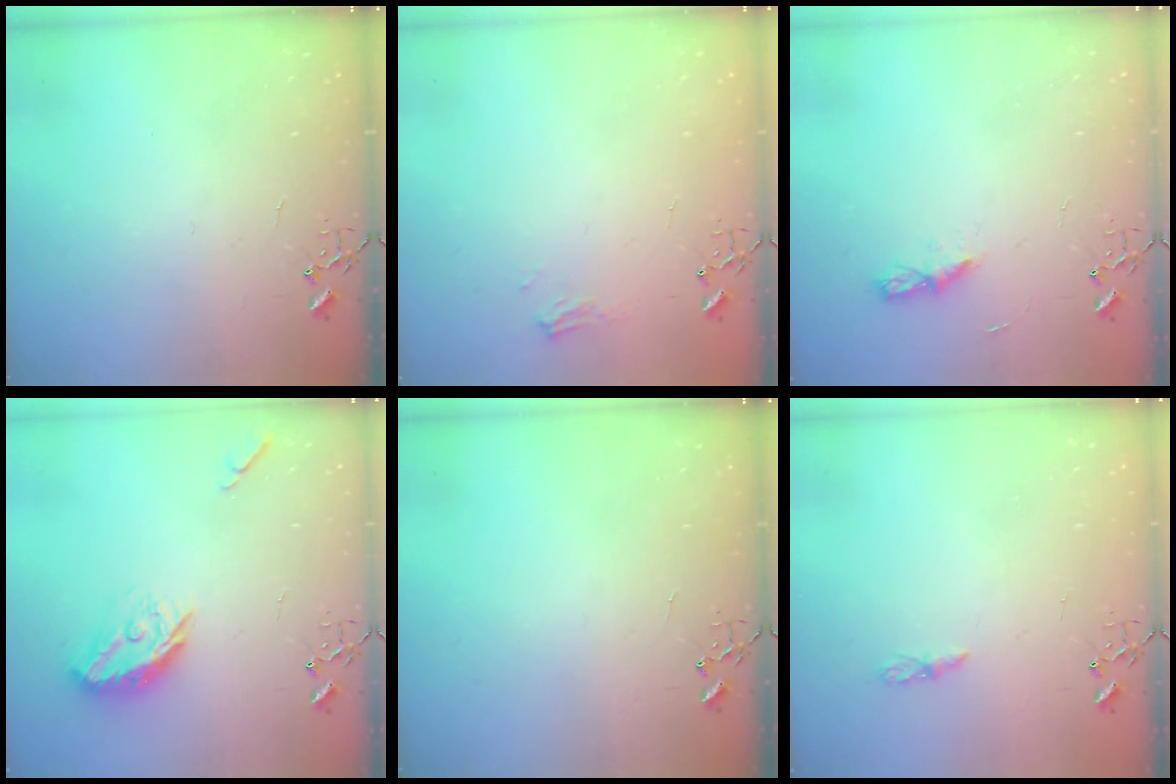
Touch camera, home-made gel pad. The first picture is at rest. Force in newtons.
{"total": 6.7, "press": 6.7, "slide": 0.7}
{"total": 5.1, "press": 5.0, "slide": 0.6}
{"total": 12.2, "press": 12.2, "slide": 0.7}
{"total": 0.0}
{"total": 3.2, "press": 3.2, "slide": 0.4}